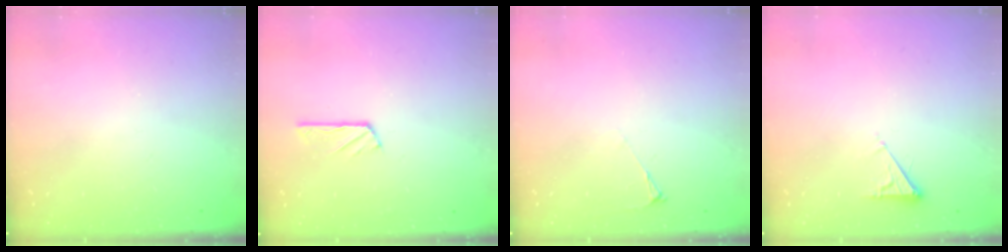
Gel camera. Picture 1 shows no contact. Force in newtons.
{"total": 3.4, "press": 3.4, "slide": 0.4}
{"total": 3.6, "press": 3.5, "slide": 0.5}
{"total": 3.5, "press": 3.5, "slide": 0.5}